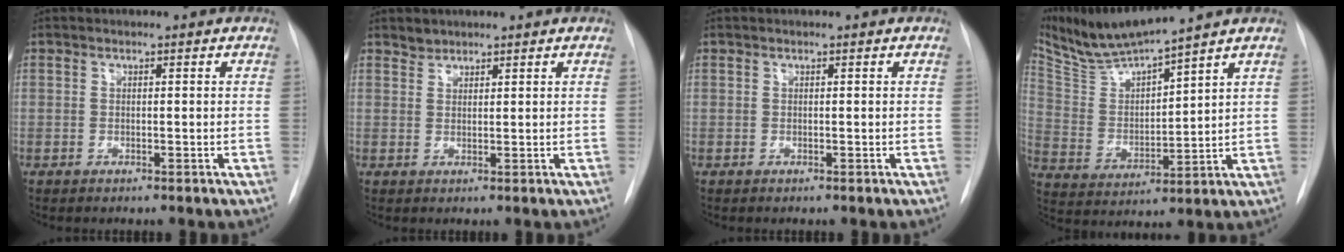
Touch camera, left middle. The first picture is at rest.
{"total": 1.4, "force": [1.3, 0.5, -0.1], "torque": [0.007, -0.001, 0.020]}
{"total": 0.0}
{"total": 11.2, "force": [10.3, -0.8, 4.3], "torque": [-0.093, -0.004, 0.207]}